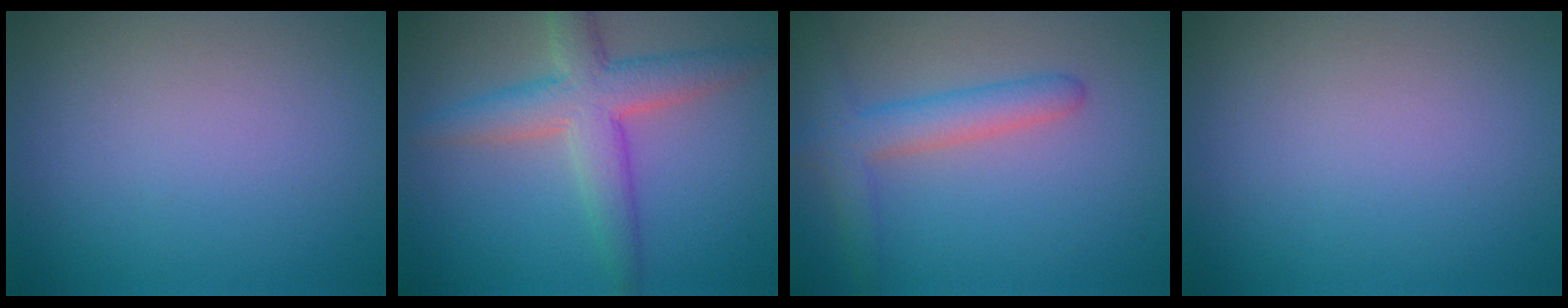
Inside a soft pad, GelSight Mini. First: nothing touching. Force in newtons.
{"total": 5.6, "press": 5.5, "slide": 0.3}
{"total": 3.8, "press": 3.7, "slide": 0.2}
{"total": 0.0}